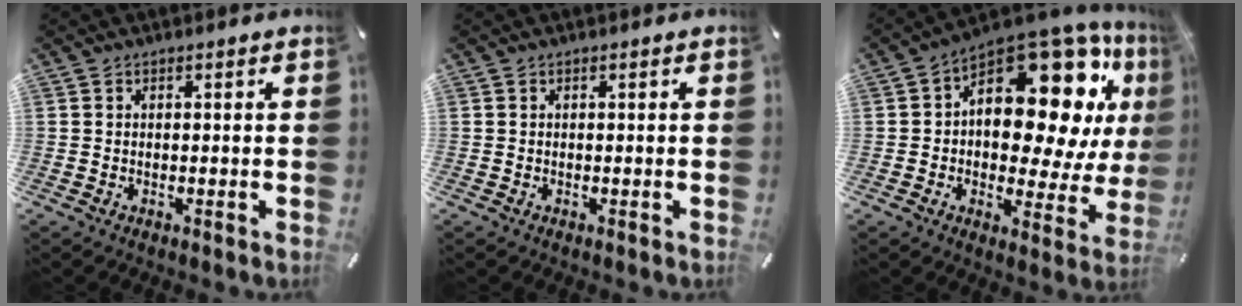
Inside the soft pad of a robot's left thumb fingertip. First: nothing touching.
{"total": 0.0}
{"total": 19.7, "force": [8.3, 10.7, 14.3], "torque": [-0.193, -0.080, 0.135]}